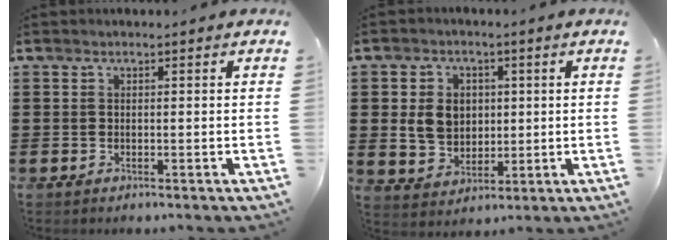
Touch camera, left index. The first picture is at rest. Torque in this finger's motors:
{"motor_torque": [0.84, -0.23, 0.37, 0.09]}